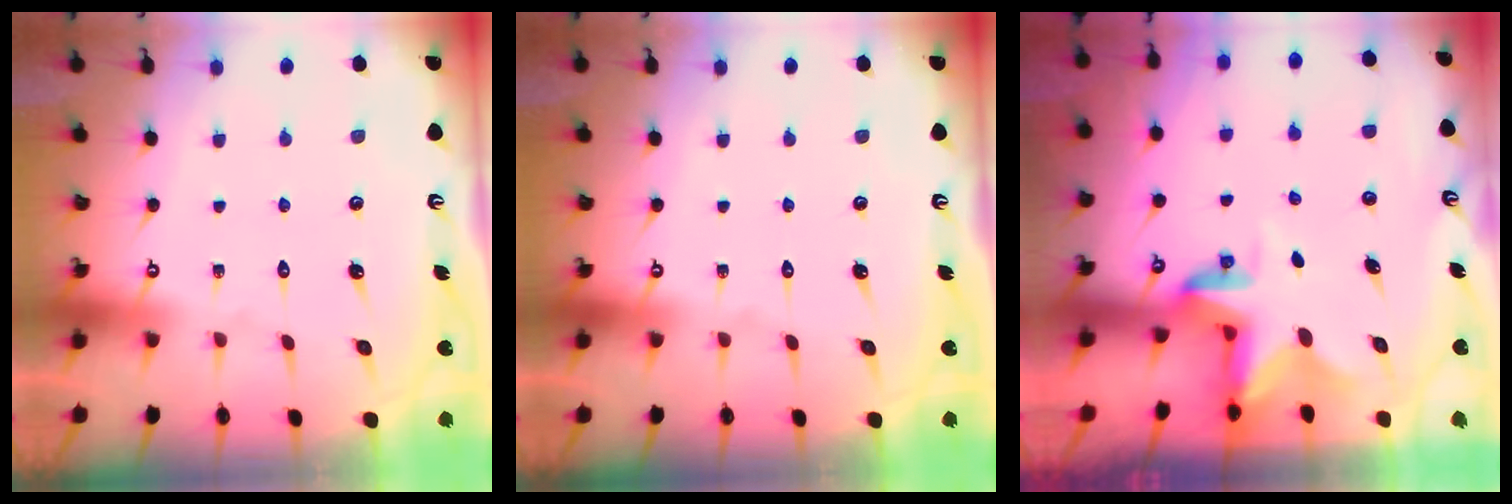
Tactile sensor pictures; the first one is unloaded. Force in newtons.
{"total": 0.0}
{"total": 4.0, "press": 4.0, "slide": 0.0}